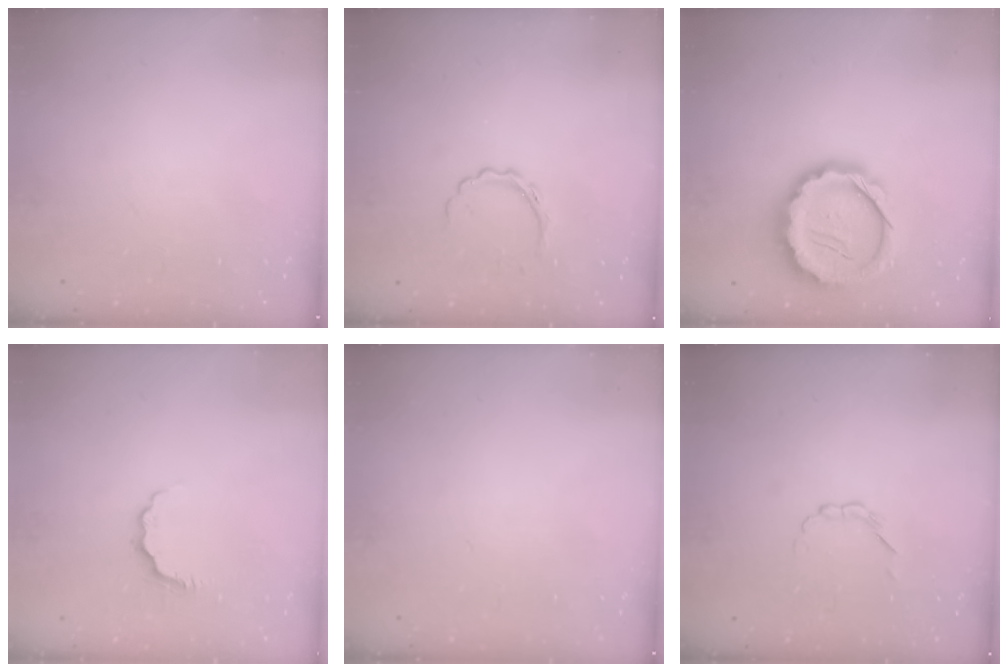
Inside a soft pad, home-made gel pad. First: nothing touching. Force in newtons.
{"total": 4.3, "press": 4.2, "slide": 0.9}
{"total": 15.1, "press": 14.8, "slide": 2.9}
{"total": 4.2, "press": 4.1, "slide": 0.9}
{"total": 0.0}
{"total": 2.1, "press": 1.9, "slide": 0.7}